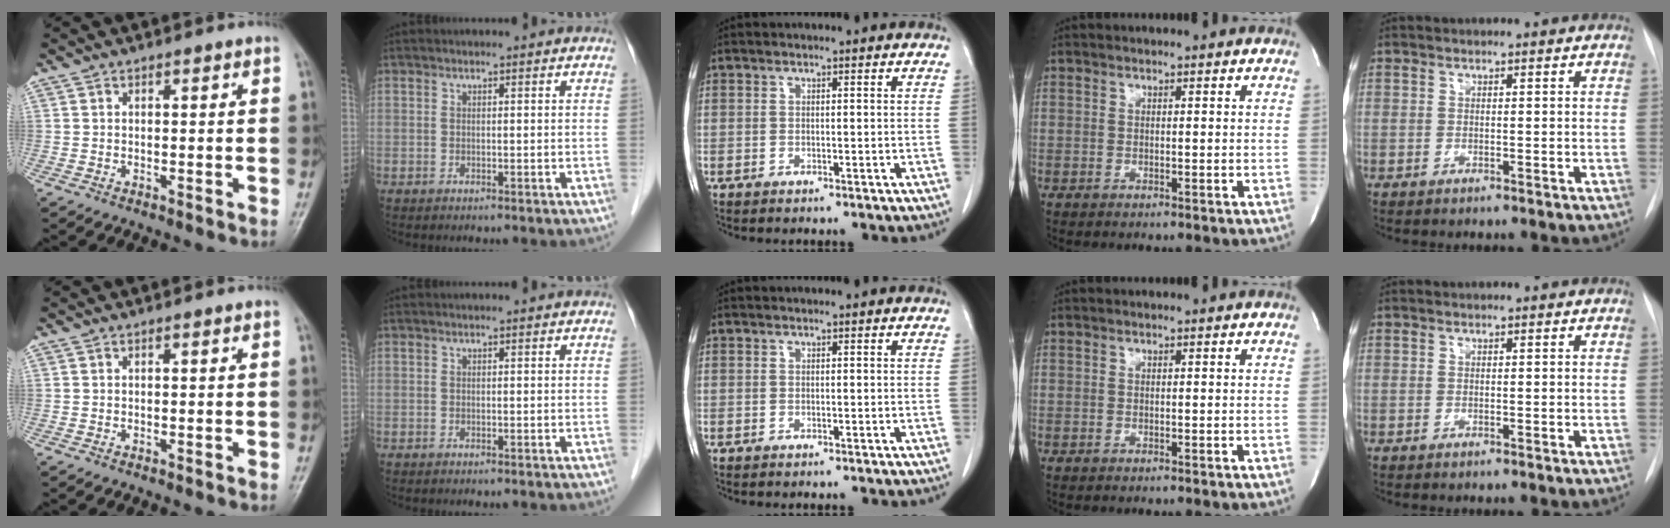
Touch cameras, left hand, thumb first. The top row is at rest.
{}